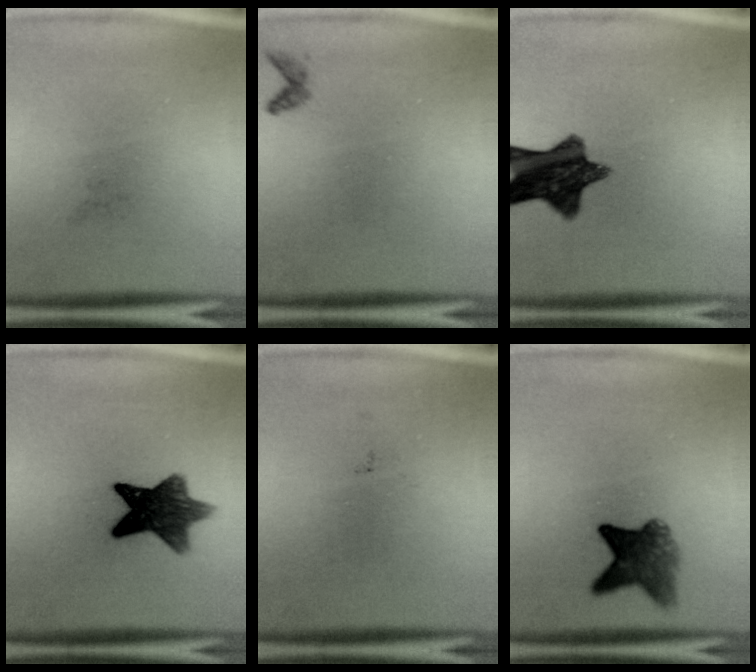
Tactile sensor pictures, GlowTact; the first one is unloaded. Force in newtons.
{"total": 0.7}
{"total": 10.7}
{"total": 9.8}
{"total": 0.0}
{"total": 5.9}